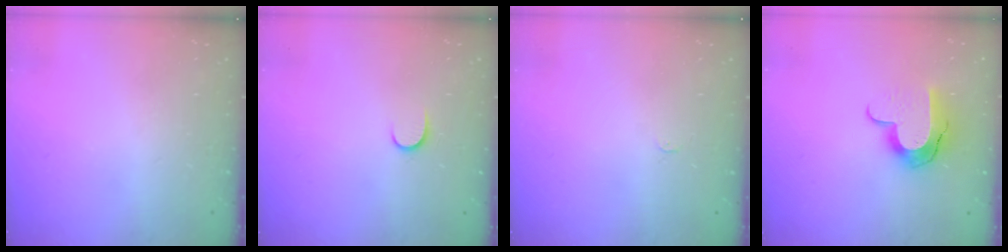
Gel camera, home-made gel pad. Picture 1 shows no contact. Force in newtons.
{"total": 5.3, "press": 5.3, "slide": 0.5}
{"total": 2.4, "press": 2.4, "slide": 0.3}
{"total": 10.8, "press": 10.7, "slide": 0.7}